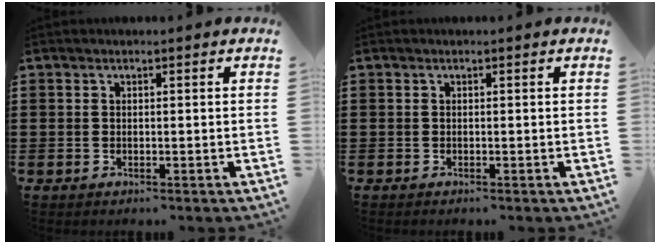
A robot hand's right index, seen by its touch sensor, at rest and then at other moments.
{"total": 0.0}